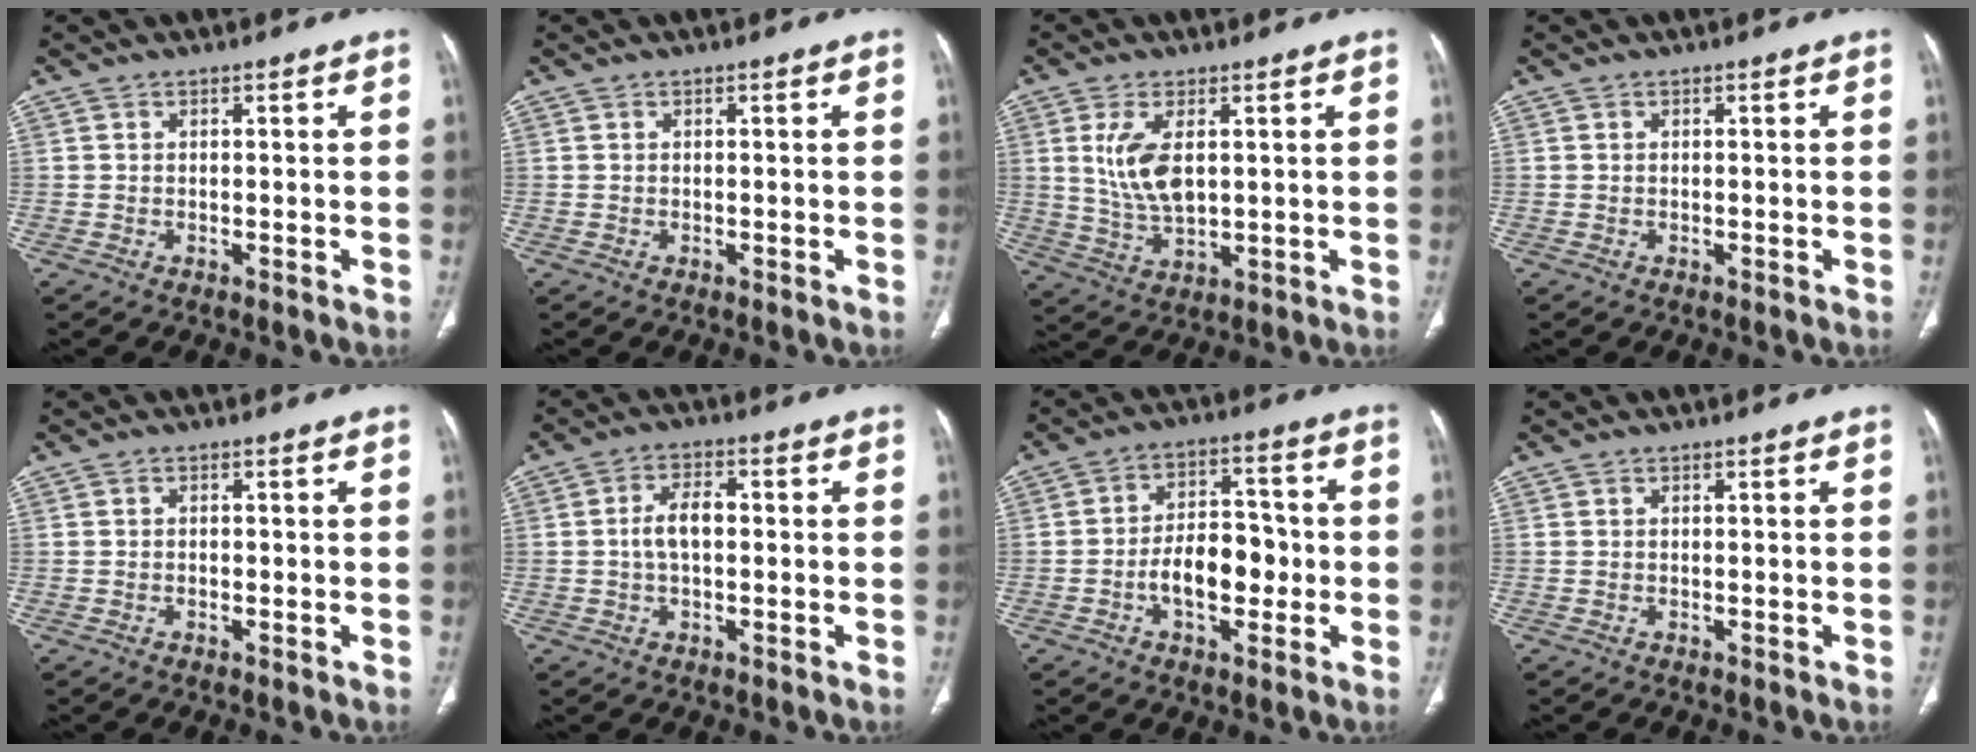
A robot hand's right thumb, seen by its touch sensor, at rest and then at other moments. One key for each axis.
{"total": 0.0}
{"total": 8.4, "fx": 2.0, "fy": 4.0, "fz": 7.2, "tx": -0.148, "ty": -0.014, "tz": 0.050}
{"total": 0.0}
{"total": 0.6, "fx": -0.1, "fy": 0.4, "fz": 0.4, "tx": -0.007, "ty": 0.002, "tz": -0.004}
{"total": 5.3, "fx": 0.0, "fy": 2.9, "fz": 4.5, "tx": -0.087, "ty": 0.015, "tz": -0.005}
{"total": 10.5, "fx": -2.3, "fy": 6.2, "fz": 8.1, "tx": -0.107, "ty": 0.033, "tz": -0.040}
{"total": 0.0}